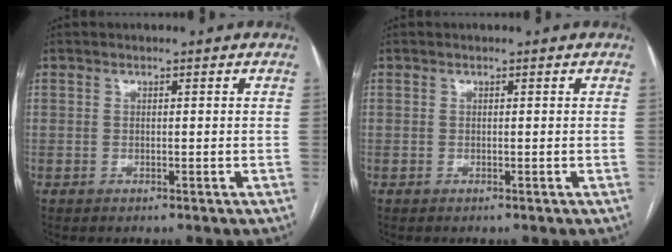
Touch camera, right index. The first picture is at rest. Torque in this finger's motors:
{"motor_torque": [0.01, 0.01, 0.00, 0.00]}